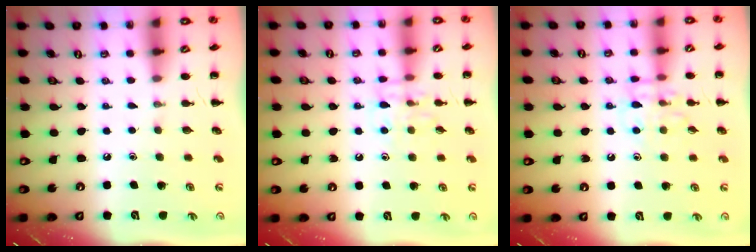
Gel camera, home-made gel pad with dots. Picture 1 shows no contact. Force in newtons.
{"total": 8.1, "press": 8.1, "slide": 0.4}
{"total": 9.5, "press": 9.4, "slide": 0.8}